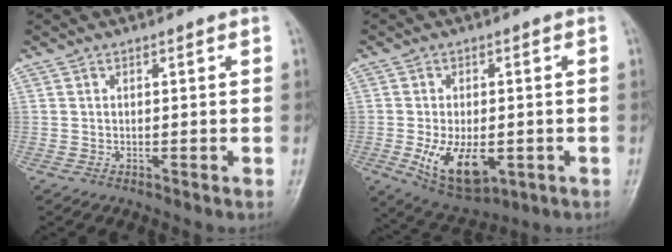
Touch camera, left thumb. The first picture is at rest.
{"total": 11.0, "force": [-2.7, 6.0, 8.8], "torque": [-0.139, -0.008, -0.030]}